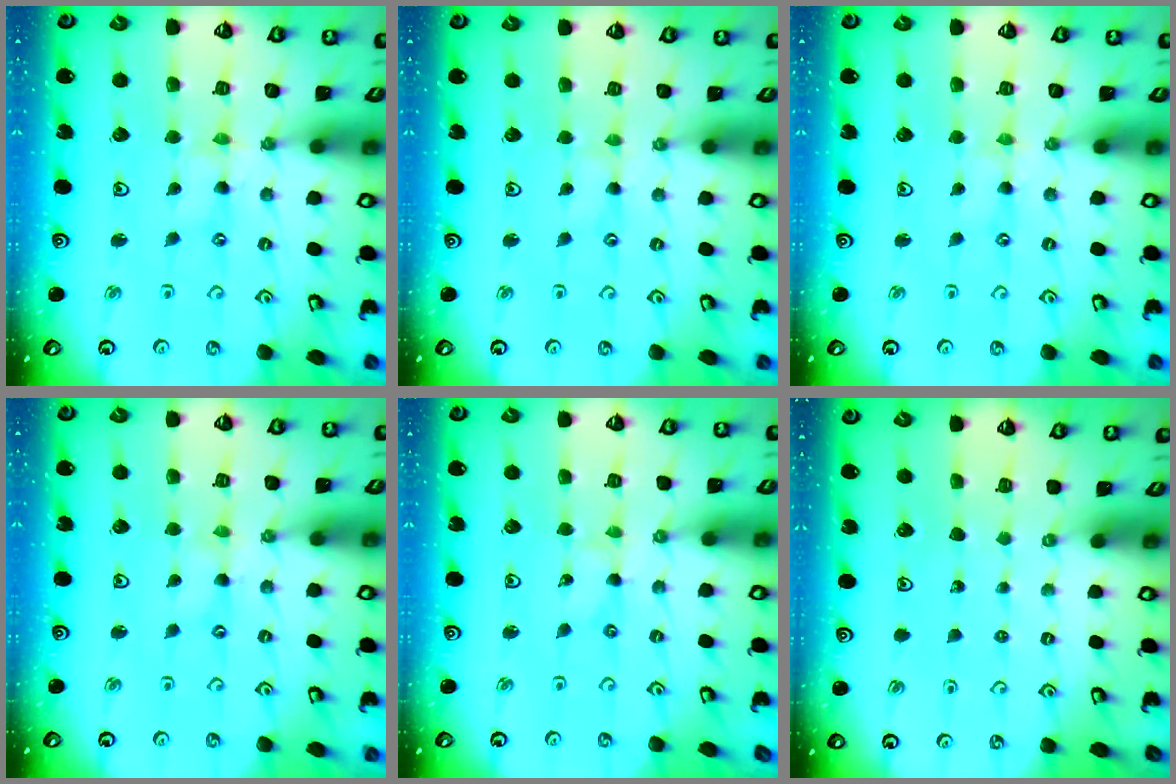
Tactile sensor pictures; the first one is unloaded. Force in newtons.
{"total": 0.0}
{"total": 1.3, "press": 1.2, "slide": 0.3}
{"total": 0.0}
{"total": 0.0}
{"total": 0.0}